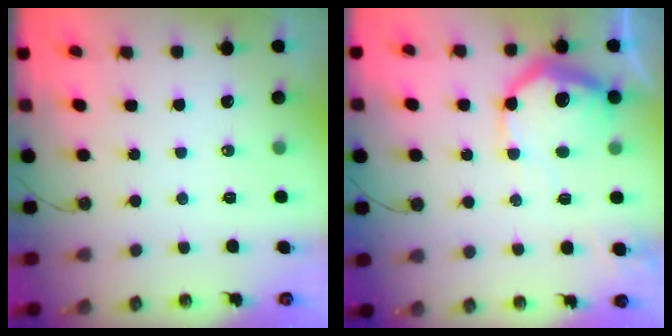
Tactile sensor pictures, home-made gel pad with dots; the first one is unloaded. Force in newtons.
{"total": 17.8, "press": 17.8, "slide": 1.4}